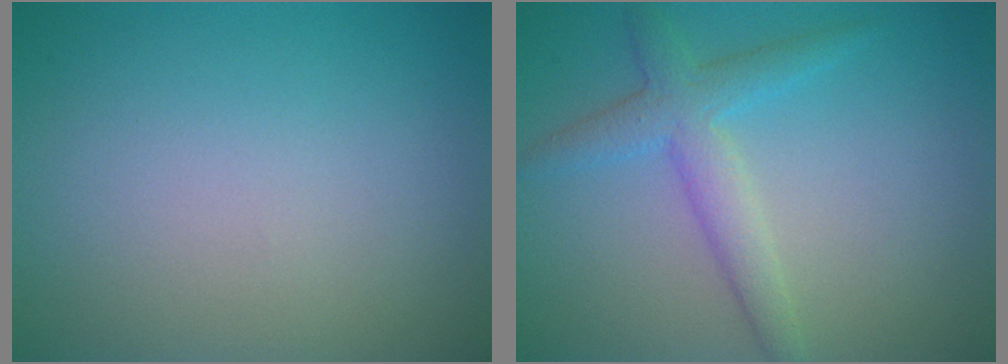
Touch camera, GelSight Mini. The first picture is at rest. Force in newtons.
{"total": 3.4, "press": 3.4, "slide": 0.1}